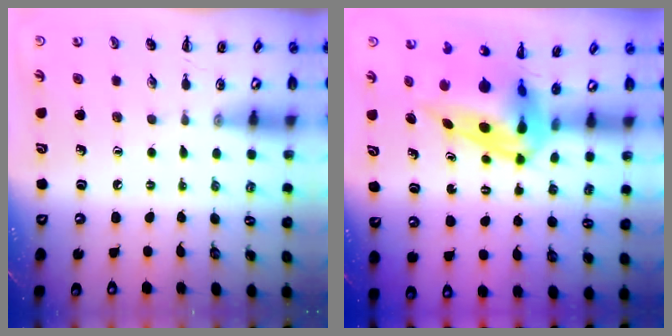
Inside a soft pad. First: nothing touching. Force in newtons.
{"total": 9.9, "press": 9.3, "slide": 3.2}